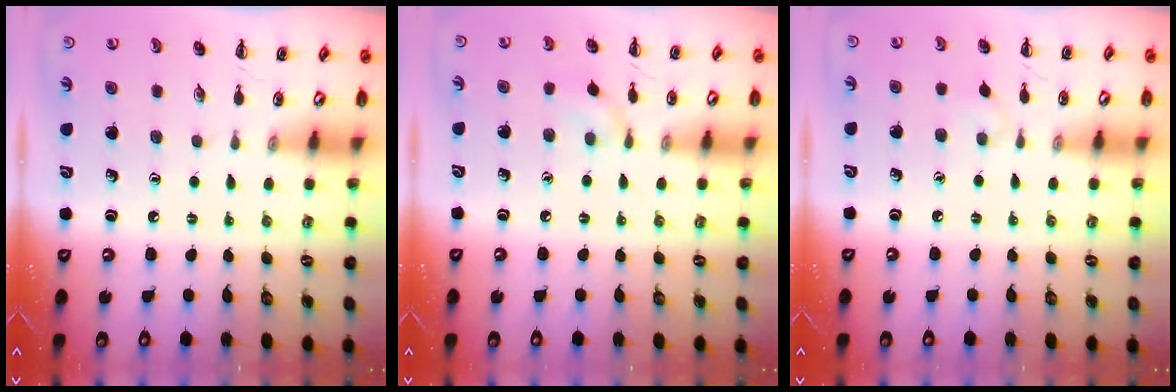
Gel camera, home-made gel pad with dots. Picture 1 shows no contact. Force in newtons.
{"total": 6.6, "press": 6.4, "slide": 1.8}
{"total": 3.8, "press": 3.5, "slide": 1.5}